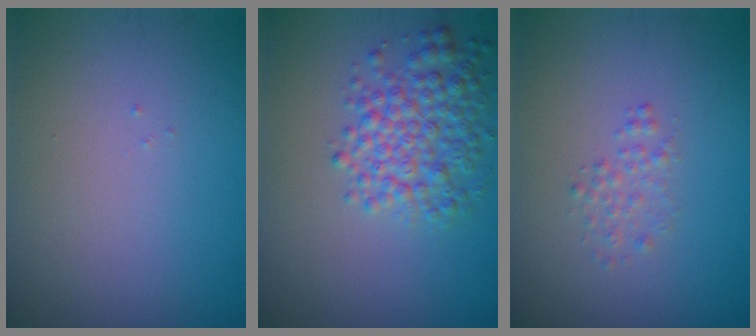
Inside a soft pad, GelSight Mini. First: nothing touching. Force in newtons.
{"total": 4.5, "press": 4.5, "slide": 0.1}
{"total": 1.2, "press": 1.2, "slide": 0.0}